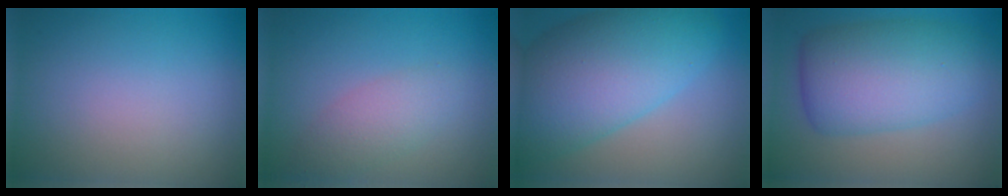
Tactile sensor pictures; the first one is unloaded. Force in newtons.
{"total": 2.6, "press": 2.6, "slide": 0.1}
{"total": 11.4, "press": 11.4, "slide": 0.3}
{"total": 8.2, "press": 8.2, "slide": 0.2}